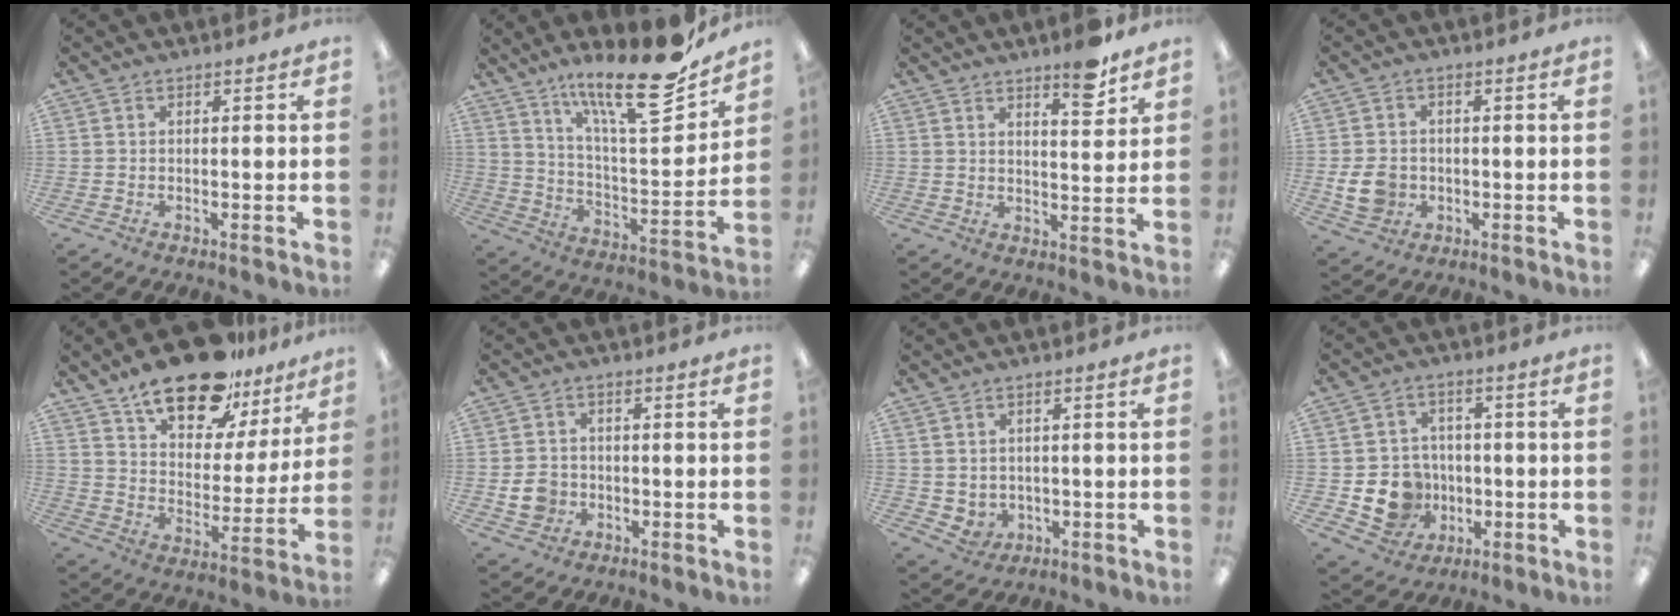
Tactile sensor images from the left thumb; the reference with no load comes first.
{"total": 21.7, "force": [16.1, 4.9, 13.7], "torque": [-0.224, -0.107, 0.261]}
{"total": 7.6, "force": [5.8, 1.8, 4.6], "torque": [-0.056, -0.035, 0.093]}
{"total": 7.2, "force": [-1.2, 5.9, 3.9], "torque": [-0.070, 0.007, -0.021]}
{"total": 19.4, "force": [14.8, 8.3, 9.4], "torque": [-0.154, -0.093, 0.257]}
{"total": 5.6, "force": [-1.2, 4.9, 2.3], "torque": [-0.030, 0.004, -0.022]}
{"total": 3.2, "force": [1.4, 2.9, 0.5], "torque": [-0.017, -0.005, 0.027]}
{"total": 10.2, "force": [-2.2, 9.4, 3.4], "torque": [-0.086, 0.020, -0.030]}